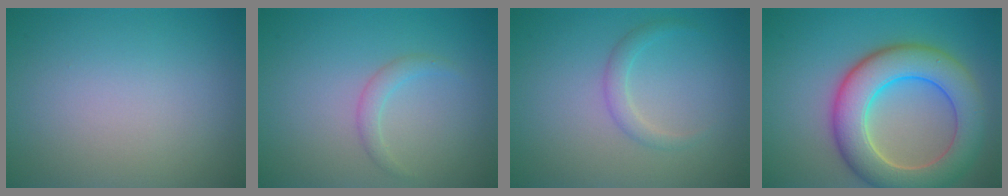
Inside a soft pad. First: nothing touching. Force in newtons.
{"total": 1.3, "press": 1.3, "slide": 0.1}
{"total": 1.5, "press": 1.5, "slide": 0.0}
{"total": 8.9, "press": 8.8, "slide": 0.7}